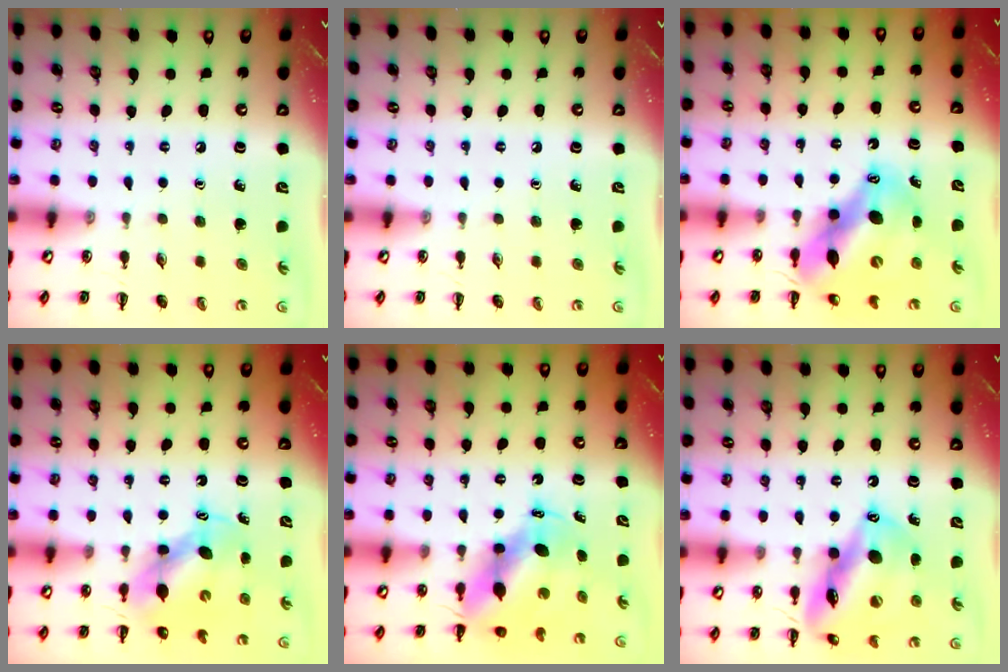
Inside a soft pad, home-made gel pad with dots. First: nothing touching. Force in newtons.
{"total": 0.0}
{"total": 13.5, "press": 13.1, "slide": 3.5}
{"total": 6.4, "press": 6.4, "slide": 0.8}
{"total": 8.7, "press": 8.5, "slide": 1.5}
{"total": 15.2, "press": 14.7, "slide": 4.2}